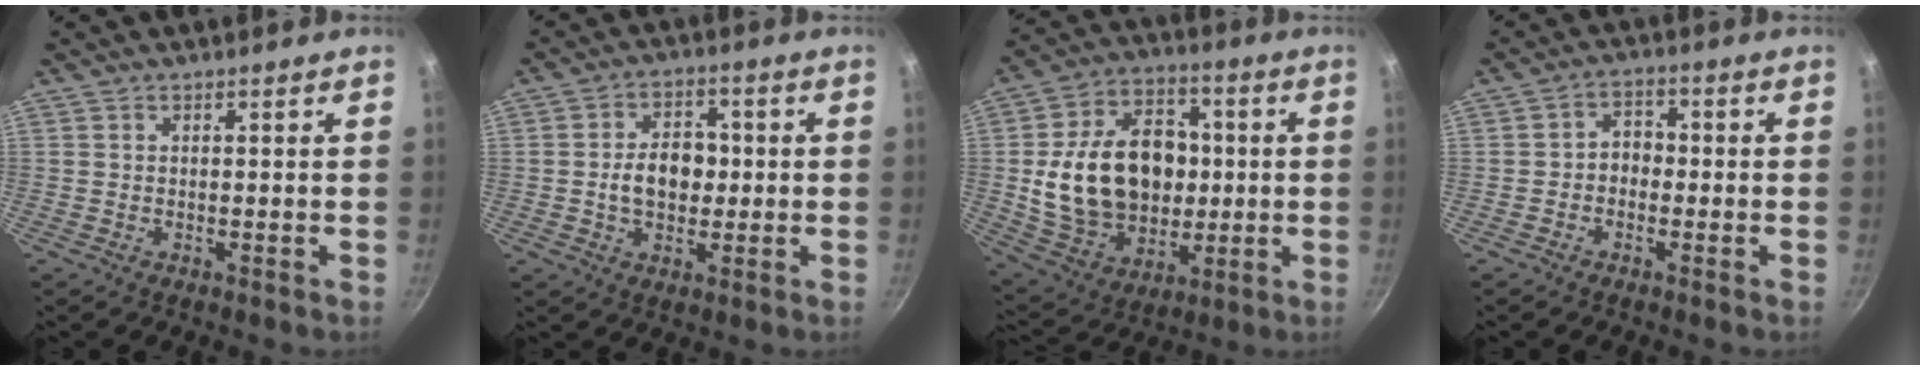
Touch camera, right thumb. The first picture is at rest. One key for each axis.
{"total": 8.6, "fx": -0.3, "fy": 6.1, "fz": 6.0, "tx": -0.067, "ty": 0.013, "tz": -0.009}
{"total": 22.9, "fx": 0.6, "fy": 16.9, "fz": 15.5, "tx": -0.231, "ty": 0.022, "tz": 0.021}
{"total": 4.1, "fx": -0.9, "fy": 3.2, "fz": 2.3, "tx": -0.015, "ty": 0.020, "tz": -0.024}